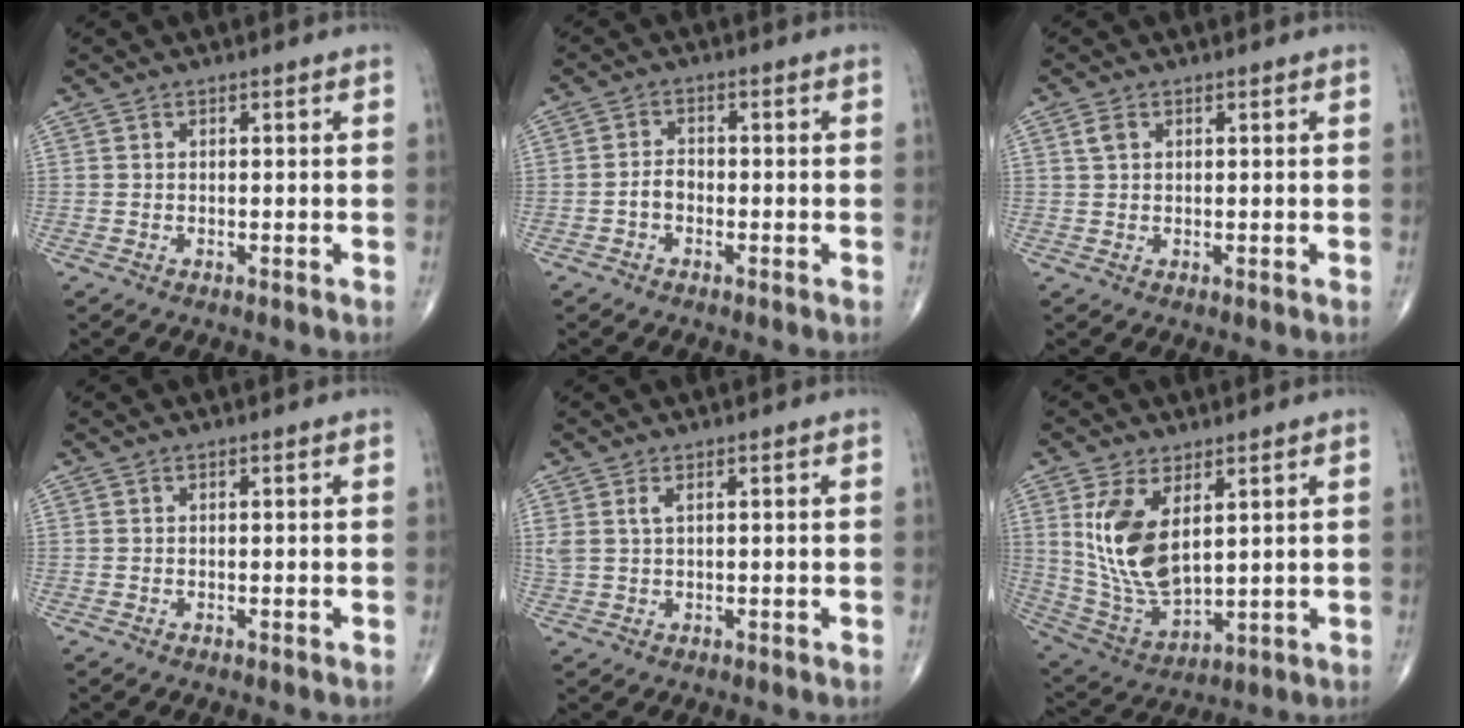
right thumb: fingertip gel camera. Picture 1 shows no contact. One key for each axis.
{"total": 2.5, "fx": -1.0, "fy": 1.6, "fz": 1.6, "tx": -0.023, "ty": 0.011, "tz": -0.023}
{"total": 1.8, "fx": 0.8, "fy": 1.2, "fz": 1.1, "tx": -0.024, "ty": 0.005, "tz": 0.016}
{"total": 0.0}
{"total": 2.9, "fx": 1.2, "fy": 1.3, "fz": 2.3, "tx": -0.061, "ty": 0.009, "tz": 0.032}
{"total": 13.8, "fx": 4.0, "fy": 7.0, "fz": 11.2, "tx": -0.212, "ty": -0.023, "tz": 0.100}